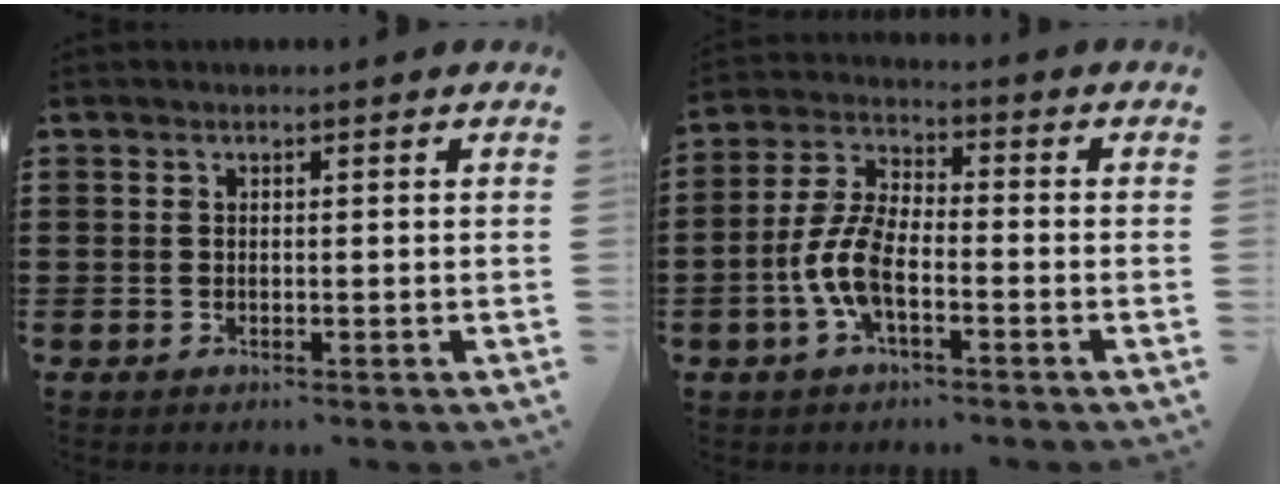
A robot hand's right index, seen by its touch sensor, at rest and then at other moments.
{"total": 7.1, "force": [-2.6, 2.8, 6.0], "torque": [-0.149, -0.008, -0.057]}